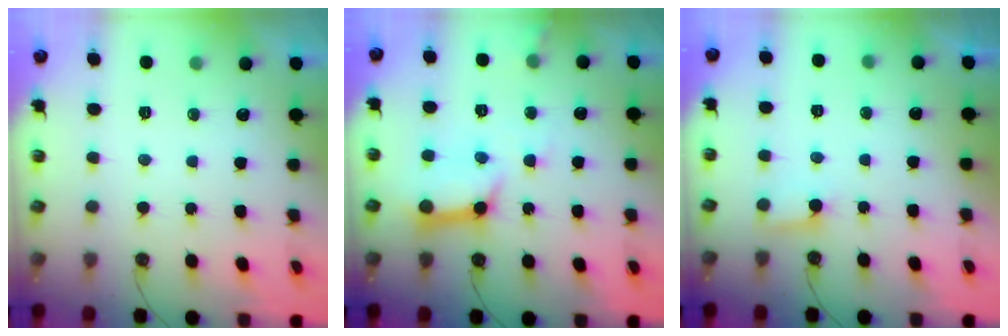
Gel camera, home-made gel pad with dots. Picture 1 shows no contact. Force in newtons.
{"total": 12.2, "press": 12.1, "slide": 1.4}
{"total": 5.0, "press": 5.0, "slide": 0.4}